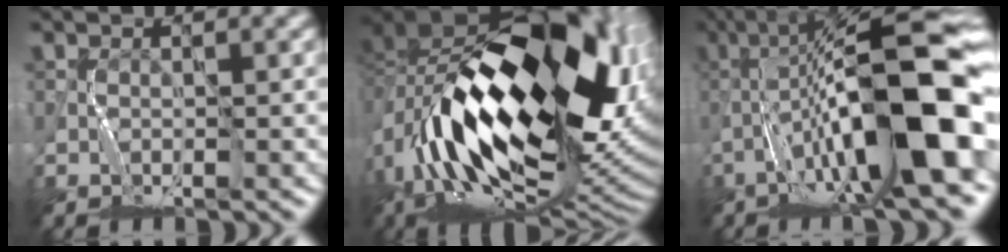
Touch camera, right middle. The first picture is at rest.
{"total": 19.2, "force": [-1.0, 10.2, 16.2], "torque": [-0.300, -0.008, -0.016]}
{"total": 15.7, "force": [-3.8, 3.6, 14.8], "torque": [-0.250, 0.026, -0.060]}